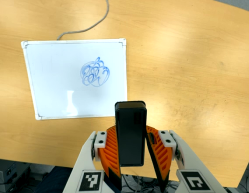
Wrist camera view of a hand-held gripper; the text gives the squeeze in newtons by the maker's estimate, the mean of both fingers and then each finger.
{"total": 5.2, "left": 4.9, "right": 5.5}